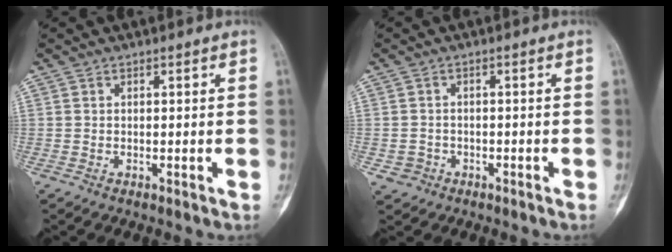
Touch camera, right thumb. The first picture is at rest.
{"total": 2.1, "force": [-0.9, 1.9, 0.1], "torque": [0.004, 0.013, -0.012]}